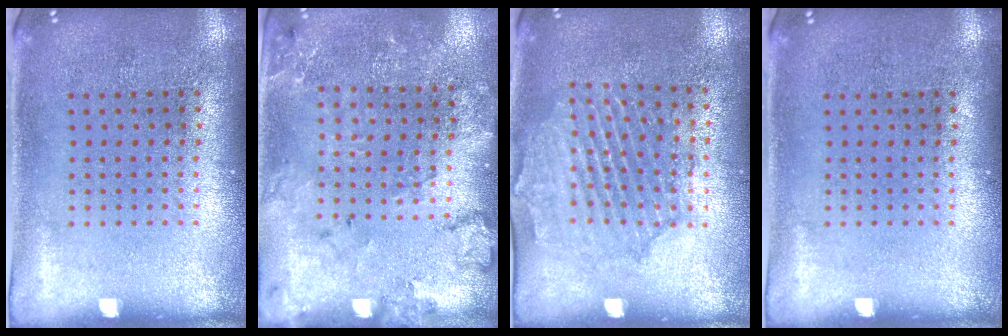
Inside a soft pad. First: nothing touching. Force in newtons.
{"total": 1.8, "press": 1.7, "slide": 0.4}
{"total": 1.6, "press": 1.6, "slide": 0.2}
{"total": 0.0}